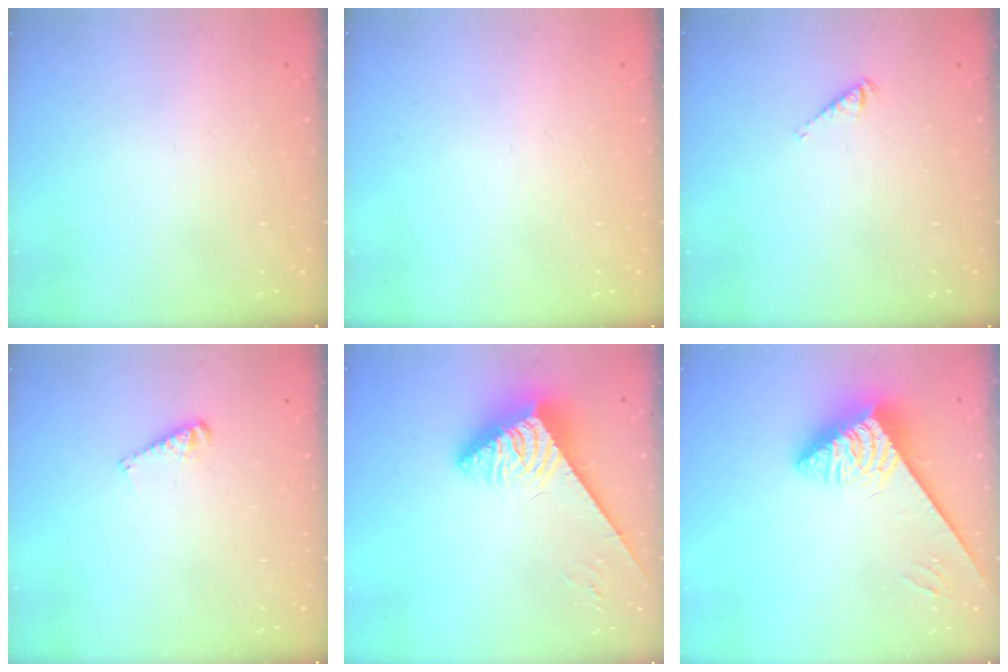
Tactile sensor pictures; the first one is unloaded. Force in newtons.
{"total": 0.0}
{"total": 3.4, "press": 3.4, "slide": 0.3}
{"total": 4.8, "press": 4.7, "slide": 0.6}
{"total": 4.0, "press": 3.9, "slide": 0.8}
{"total": 3.8, "press": 3.8, "slide": 0.7}